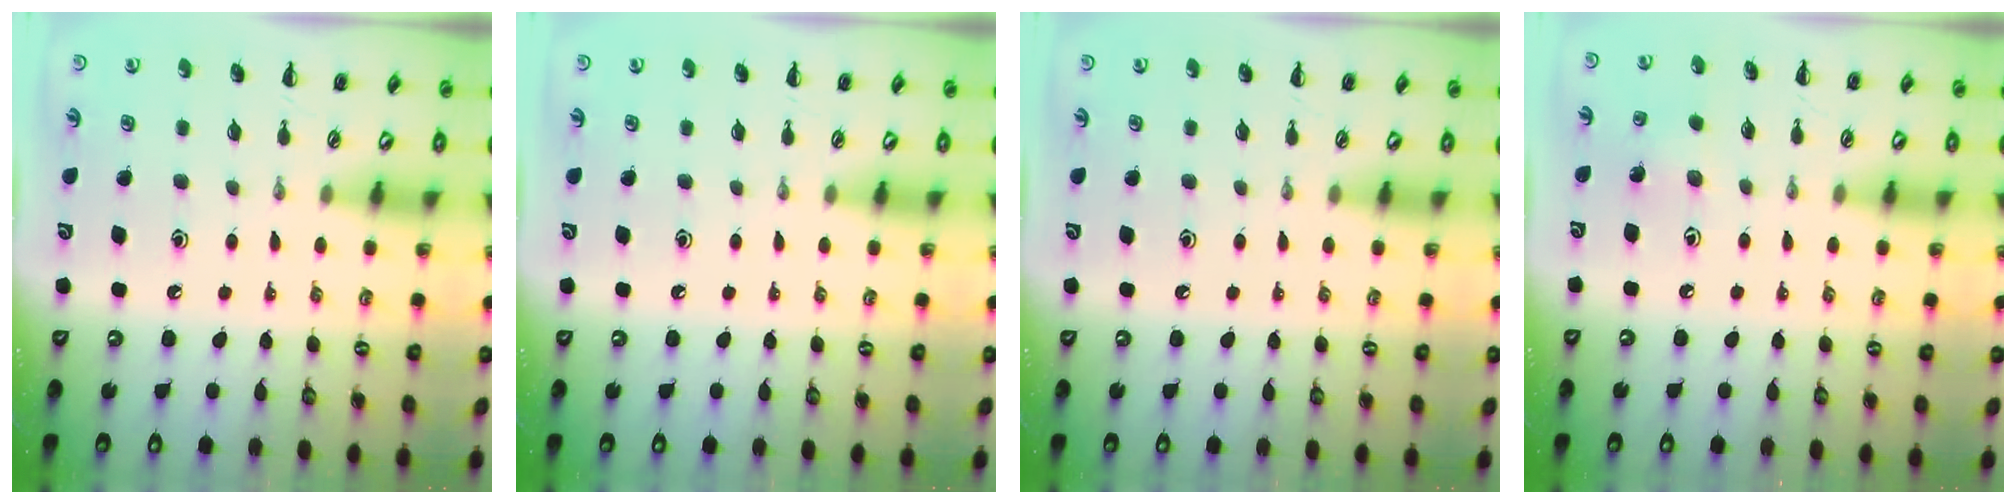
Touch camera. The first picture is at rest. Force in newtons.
{"total": 0.0}
{"total": 0.0}
{"total": 4.9, "press": 4.8, "slide": 1.1}